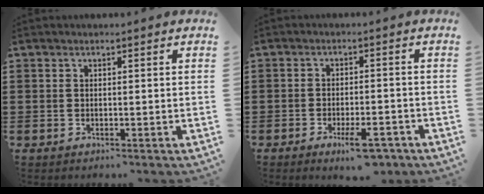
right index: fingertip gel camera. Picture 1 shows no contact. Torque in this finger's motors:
{"motor_torque": [0.56, -0.53, 0.26, 0.02]}